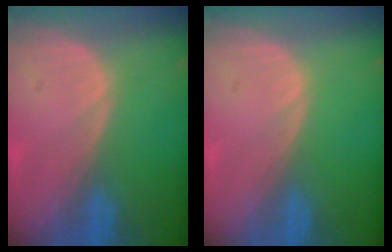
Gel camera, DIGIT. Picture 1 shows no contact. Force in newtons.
{"total": 0.0}